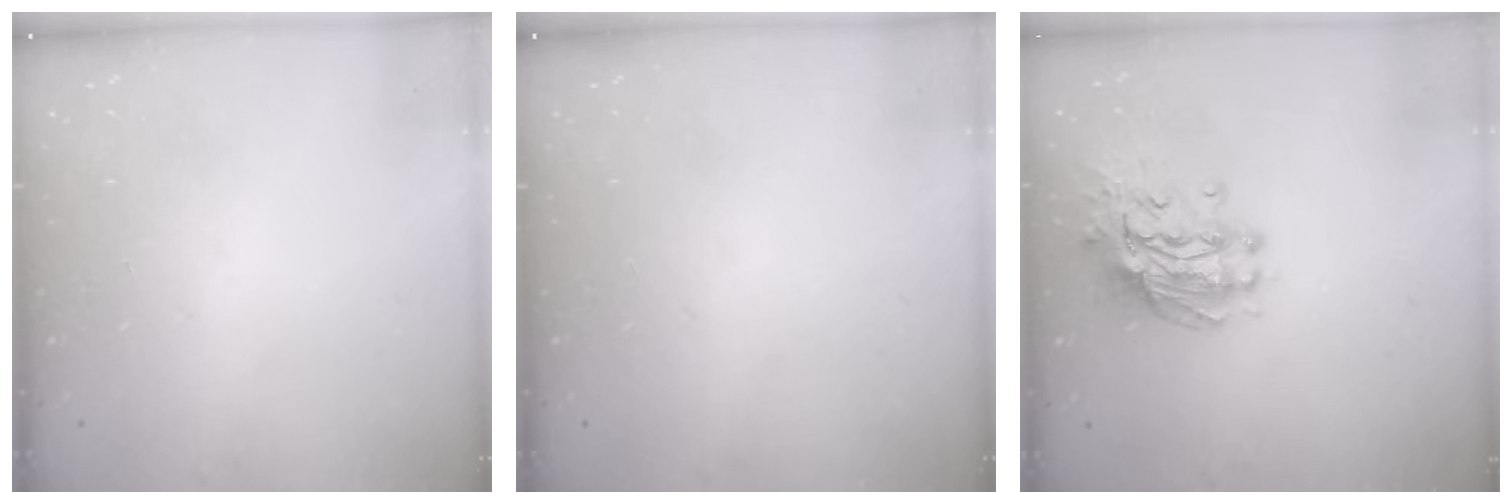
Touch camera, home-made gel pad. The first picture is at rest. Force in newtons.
{"total": 0.0}
{"total": 11.5, "press": 11.4, "slide": 1.2}